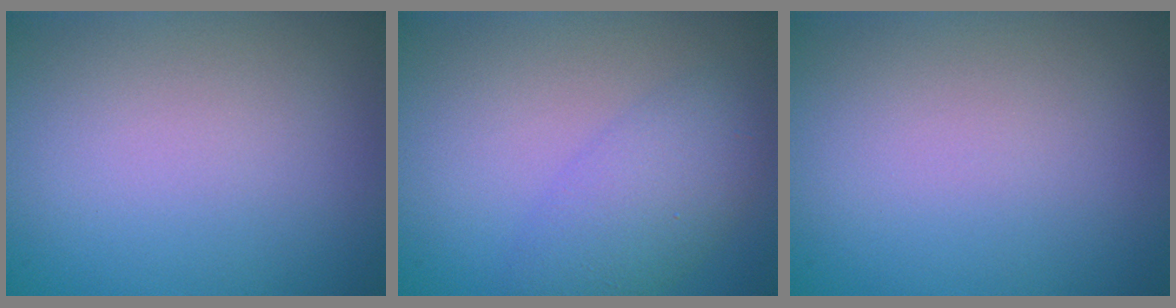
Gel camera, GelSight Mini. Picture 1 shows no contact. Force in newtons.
{"total": 3.8, "press": 3.8, "slide": 0.1}
{"total": 0.0}